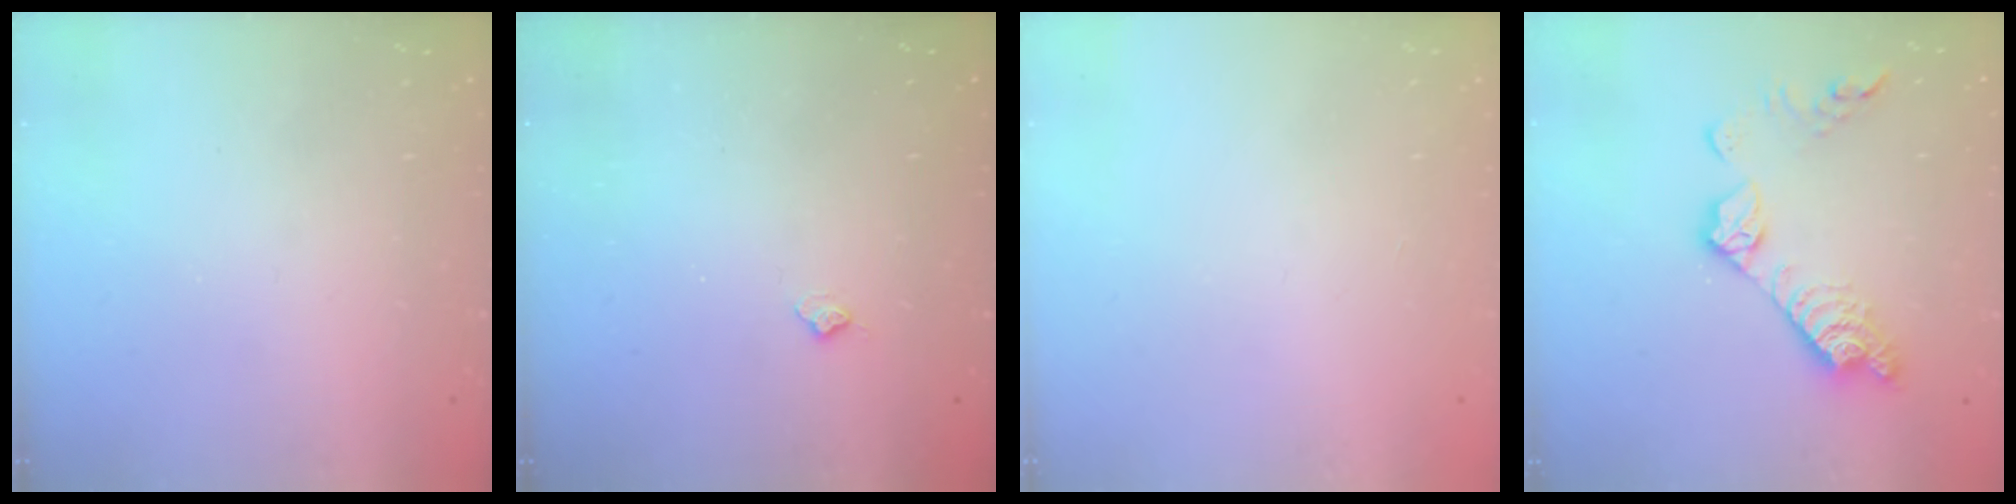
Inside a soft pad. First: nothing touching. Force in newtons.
{"total": 4.7, "press": 4.7, "slide": 0.6}
{"total": 0.0}
{"total": 13.6, "press": 13.6, "slide": 0.7}